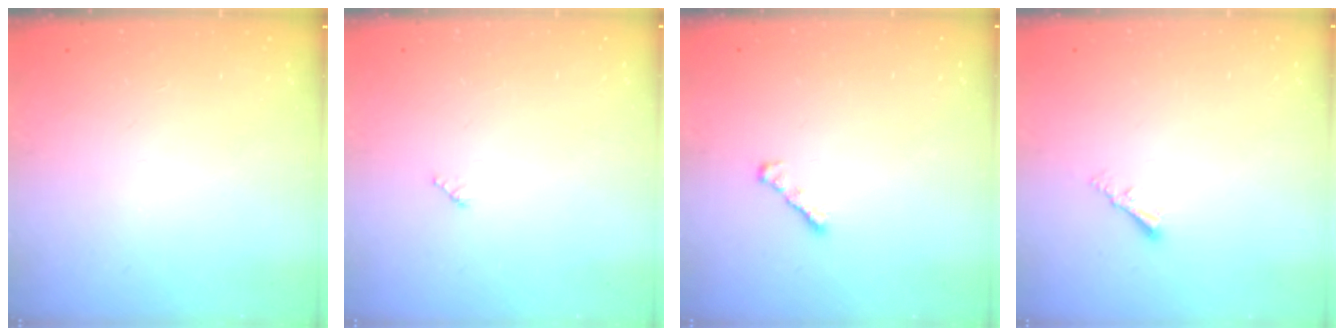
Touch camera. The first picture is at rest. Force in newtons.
{"total": 2.5, "press": 2.5, "slide": 0.3}
{"total": 2.5, "press": 2.4, "slide": 0.6}
{"total": 2.2, "press": 2.2, "slide": 0.4}